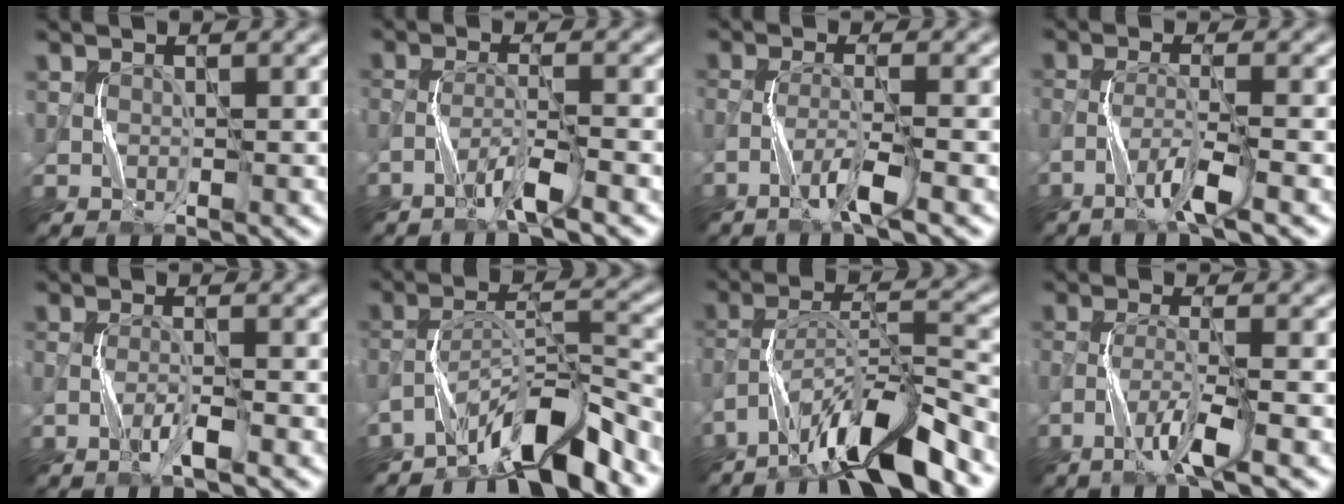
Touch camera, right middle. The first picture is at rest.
{"total": 3.2, "force": [-2.3, 0.0, 2.2], "torque": [-0.044, 0.005, -0.055]}
{"total": 3.2, "force": [-2.0, 0.1, 2.5], "torque": [-0.052, 0.004, -0.052]}
{"total": 3.6, "force": [-2.3, 0.1, 2.8], "torque": [-0.058, 0.004, -0.057]}
{"total": 2.2, "force": [-1.2, 0.2, 1.8], "torque": [-0.037, 0.006, -0.030]}
{"total": 7.6, "force": [-5.9, 1.4, 4.5], "torque": [-0.079, 0.009, -0.107]}
{"total": 10.7, "force": [-7.9, 2.0, 7.0], "torque": [-0.116, 0.019, -0.143]}
{"total": 3.9, "force": [-2.4, 0.1, 3.1], "torque": [-0.067, 0.001, -0.058]}